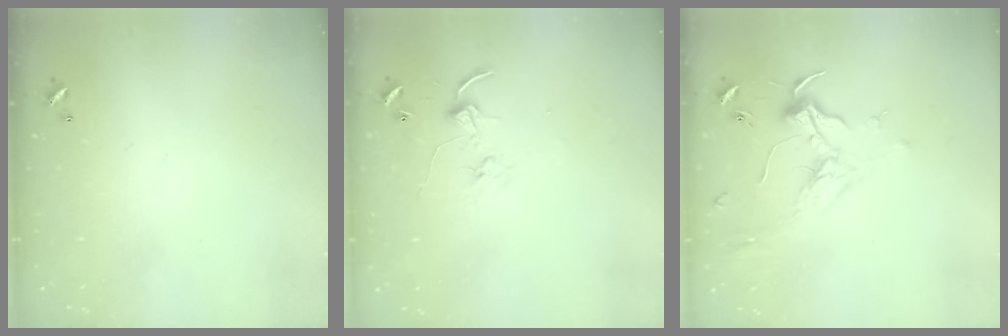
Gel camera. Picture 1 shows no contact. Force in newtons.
{"total": 4.4, "press": 4.4, "slide": 0.5}
{"total": 1.9, "press": 1.7, "slide": 0.8}